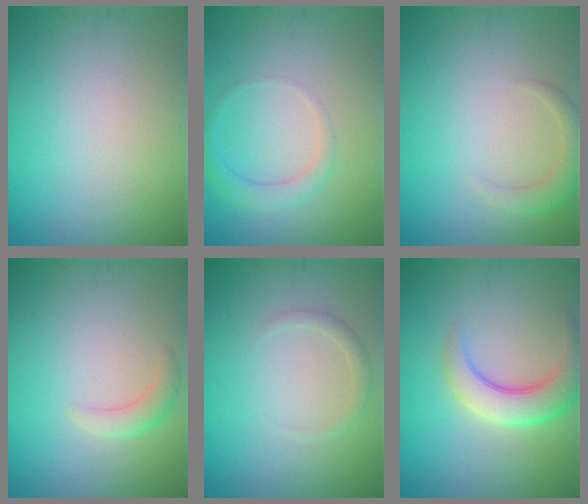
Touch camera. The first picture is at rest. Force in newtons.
{"total": 1.8, "press": 1.8, "slide": 0.1}
{"total": 2.1, "press": 2.1, "slide": 0.3}
{"total": 1.7, "press": 1.7, "slide": 0.1}
{"total": 1.1, "press": 1.1, "slide": 0.1}
{"total": 4.6, "press": 4.6, "slide": 0.2}